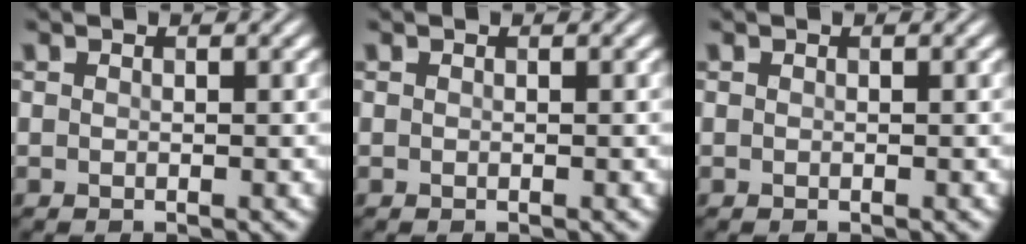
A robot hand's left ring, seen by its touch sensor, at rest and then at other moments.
{"total": 0.0}
{"total": 0.0}